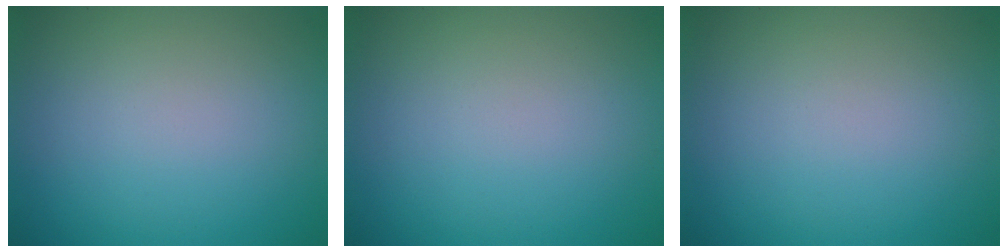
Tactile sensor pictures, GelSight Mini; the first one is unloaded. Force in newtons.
{"total": 0.0}
{"total": 0.0}